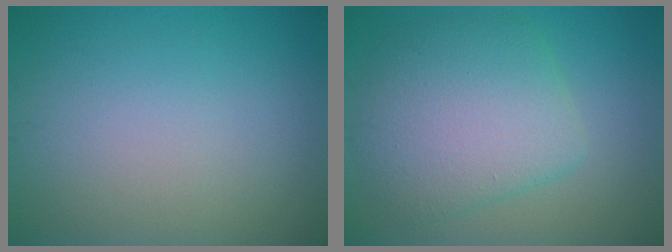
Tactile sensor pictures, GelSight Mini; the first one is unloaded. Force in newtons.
{"total": 6.7, "press": 6.7, "slide": 0.3}